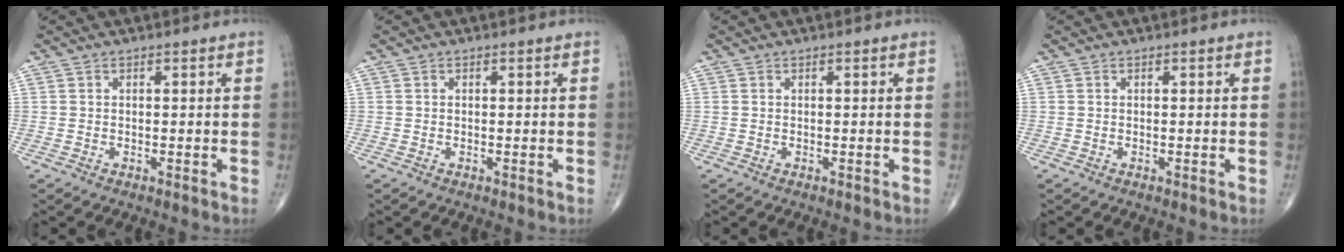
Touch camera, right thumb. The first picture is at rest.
{"total": 0.0}
{"total": 0.0}
{"total": 0.0}